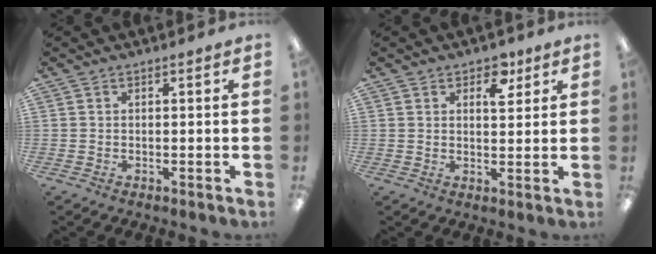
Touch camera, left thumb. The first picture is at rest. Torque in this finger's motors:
{"motor_torque": [-0.16, 0.09, -0.28, 0.09, 0.00]}